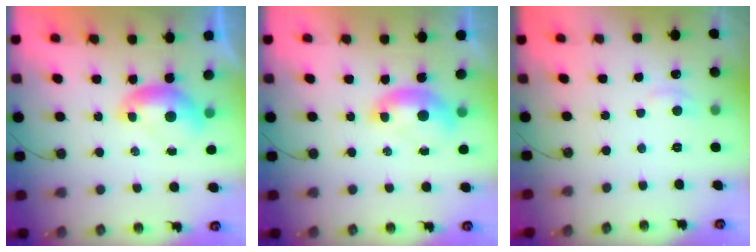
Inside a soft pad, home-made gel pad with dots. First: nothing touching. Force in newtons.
{"total": 1.7, "press": 1.6, "slide": 0.7}
{"total": 1.7, "press": 1.5, "slide": 0.7}